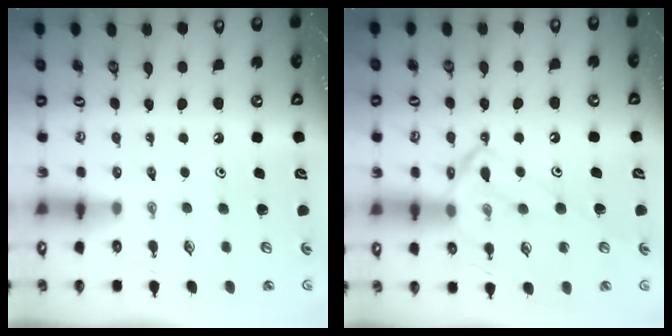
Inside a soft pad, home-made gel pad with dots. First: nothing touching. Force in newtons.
{"total": 14.8, "press": 14.8, "slide": 1.0}